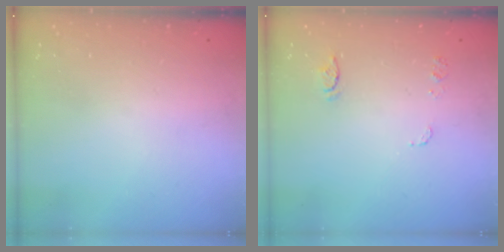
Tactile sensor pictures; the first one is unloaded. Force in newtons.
{"total": 6.9, "press": 6.9, "slide": 0.5}